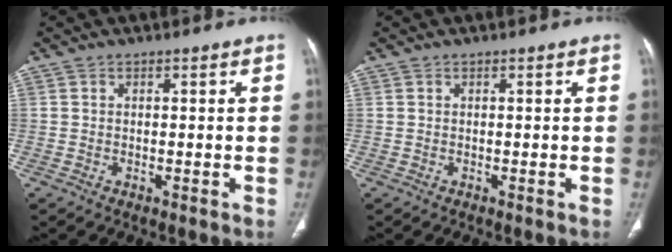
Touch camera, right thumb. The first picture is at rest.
{"total": 0.0}